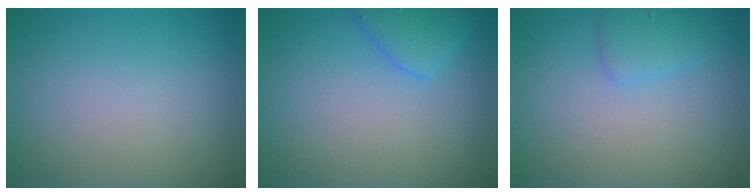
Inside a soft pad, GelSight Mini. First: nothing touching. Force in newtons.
{"total": 2.6, "press": 2.6, "slide": 0.2}
{"total": 1.9, "press": 1.9, "slide": 0.1}